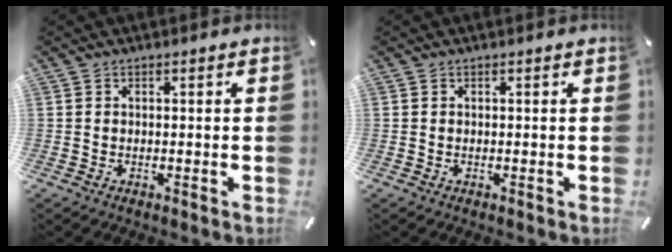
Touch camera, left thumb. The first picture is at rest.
{"total": 0.0}